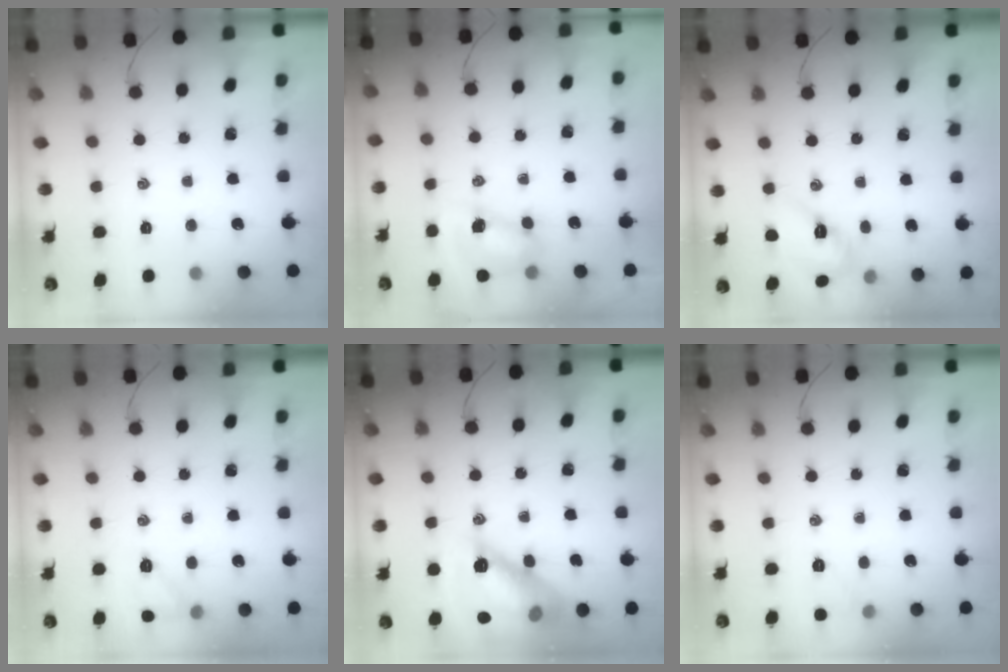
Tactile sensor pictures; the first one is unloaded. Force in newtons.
{"total": 8.4, "press": 8.3, "slide": 1.2}
{"total": 7.1, "press": 7.1, "slide": 0.1}
{"total": 8.0, "press": 7.8, "slide": 1.7}
{"total": 18.3, "press": 18.2, "slide": 1.6}
{"total": 4.7, "press": 4.5, "slide": 1.1}